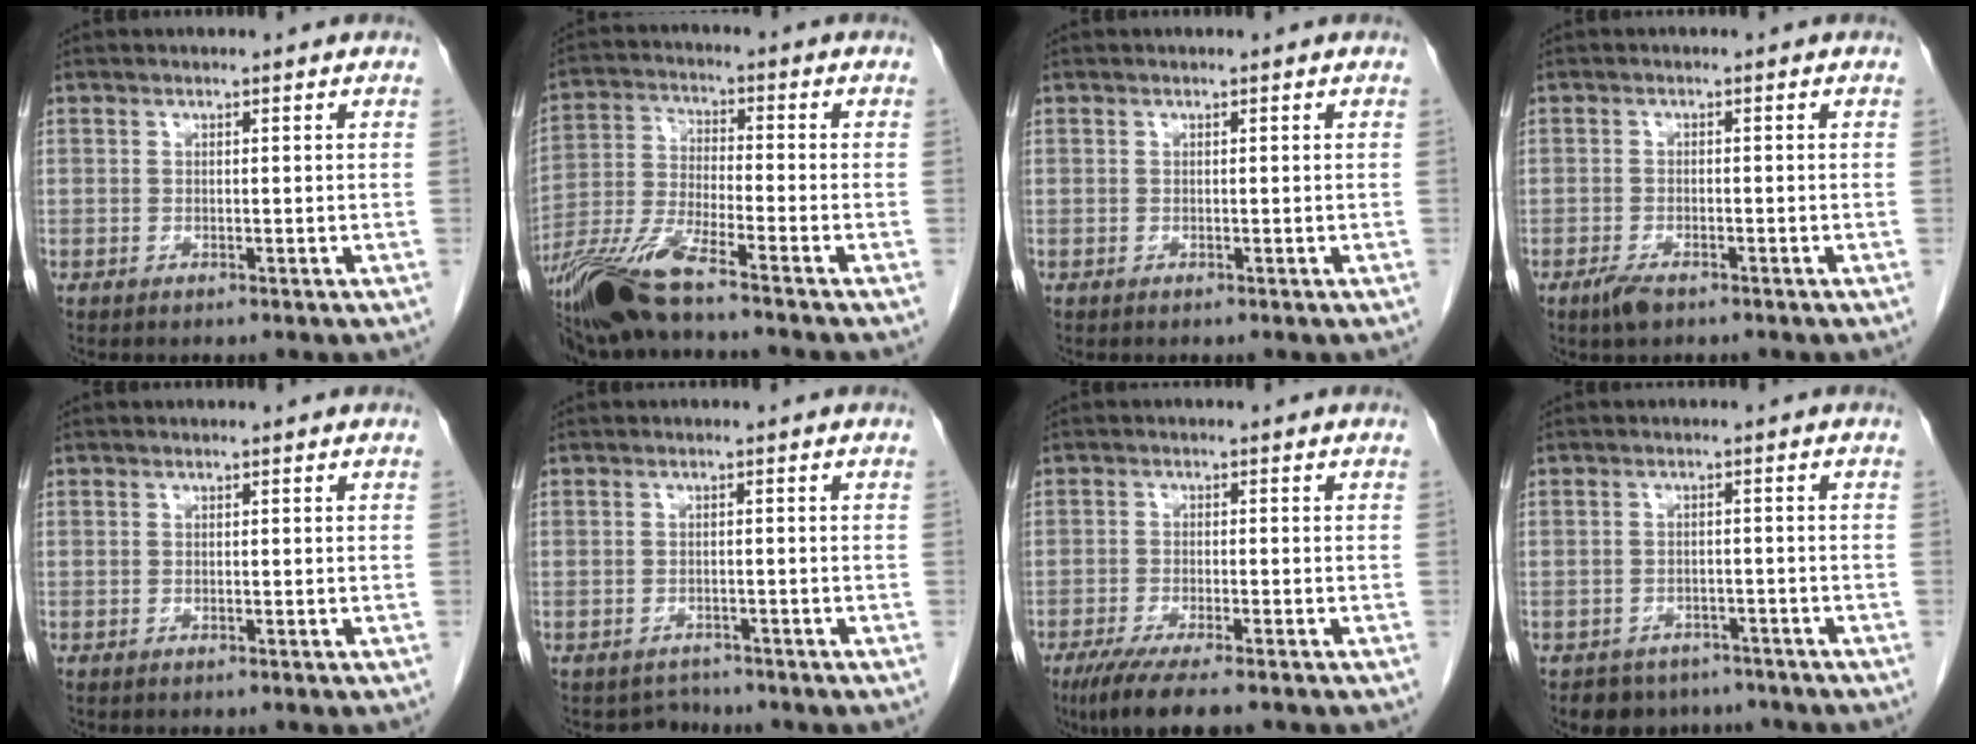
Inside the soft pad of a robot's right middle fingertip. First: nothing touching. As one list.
[{"total": 11.1, "force": [-8.6, 0.2, 7.0], "torque": [-0.151, -0.024, -0.167]}, {"total": 0.0}, {"total": 2.7, "force": [-1.8, 0.9, 1.8], "torque": [-0.041, -0.003, -0.031]}, {"total": 0.0}, {"total": 2.0, "force": [-1.7, 0.7, -0.9], "torque": [0.007, -0.001, -0.027]}, {"total": 7.5, "force": [-5.6, 0.7, 5.0], "torque": [-0.083, -0.019, -0.089]}, {"total": 5.3, "force": [-4.3, 3.2, 0.2], "torque": [0.002, 0.011, -0.057]}]